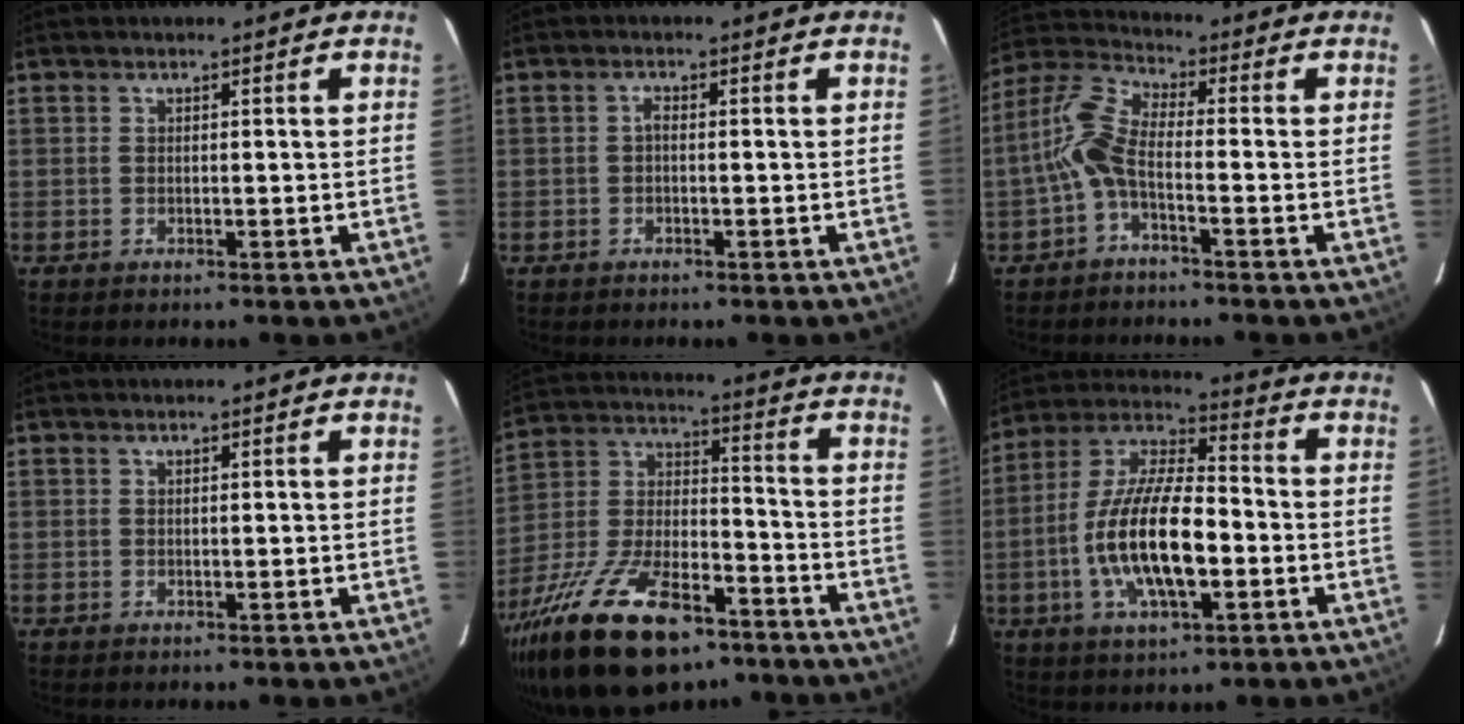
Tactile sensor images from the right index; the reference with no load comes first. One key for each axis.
{"total": 0.8, "fx": -0.3, "fy": 0.4, "fz": 0.6, "tx": -0.012, "ty": 0.005, "tz": -0.006}
{"total": 6.8, "fx": -2.1, "fy": 2.1, "fz": 6.1, "tx": -0.149, "ty": 0.018, "tz": -0.049}
{"total": 0.0}
{"total": 25.3, "fx": -16.4, "fy": 10.8, "fz": 16.0, "tx": -0.317, "ty": -0.018, "tz": -0.270}
{"total": 17.0, "fx": -3.9, "fy": 6.1, "fz": 15.3, "tx": -0.306, "ty": -0.004, "tz": -0.075}